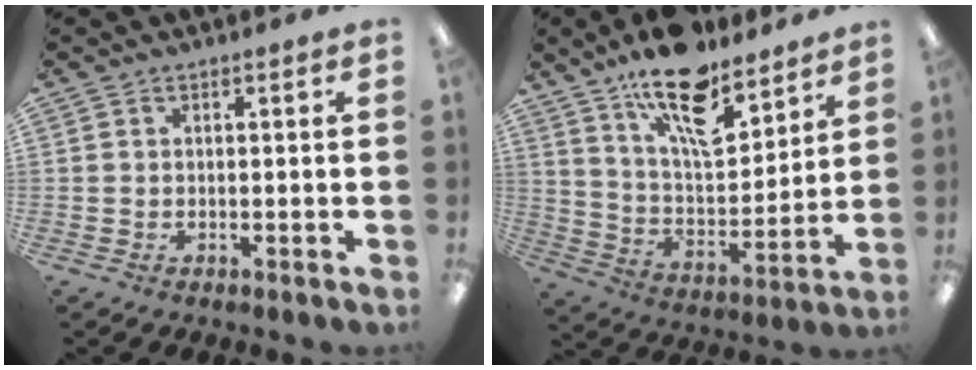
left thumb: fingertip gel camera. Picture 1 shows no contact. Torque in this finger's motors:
{"motor_torque": [0.36, 0.40, 1.51, -1.27, 0.17]}